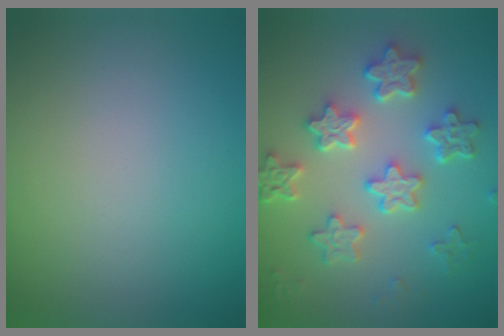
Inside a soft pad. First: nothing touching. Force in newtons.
{"total": 5.8, "press": 5.2, "slide": 2.7}